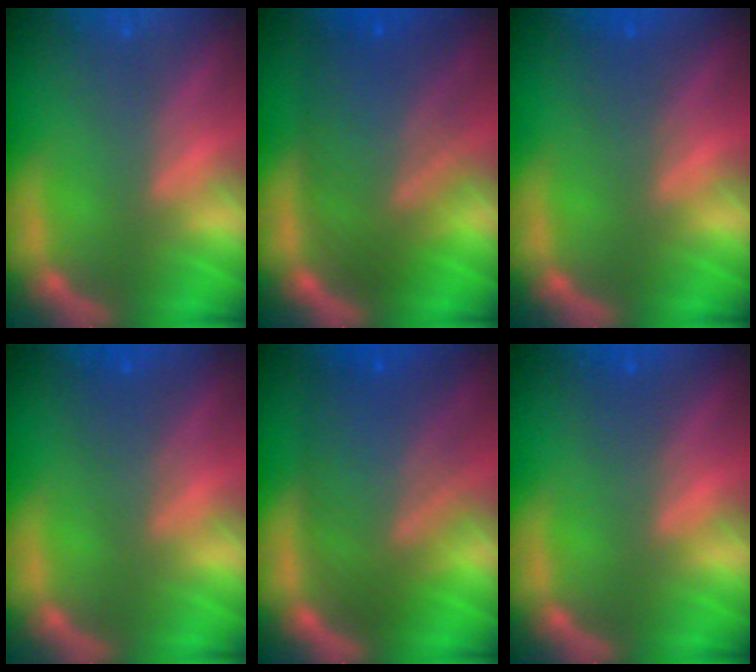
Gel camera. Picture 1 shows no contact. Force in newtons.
{"total": 10.0}
{"total": 2.0}
{"total": 2.5}
{"total": 10.0}
{"total": 1.5}